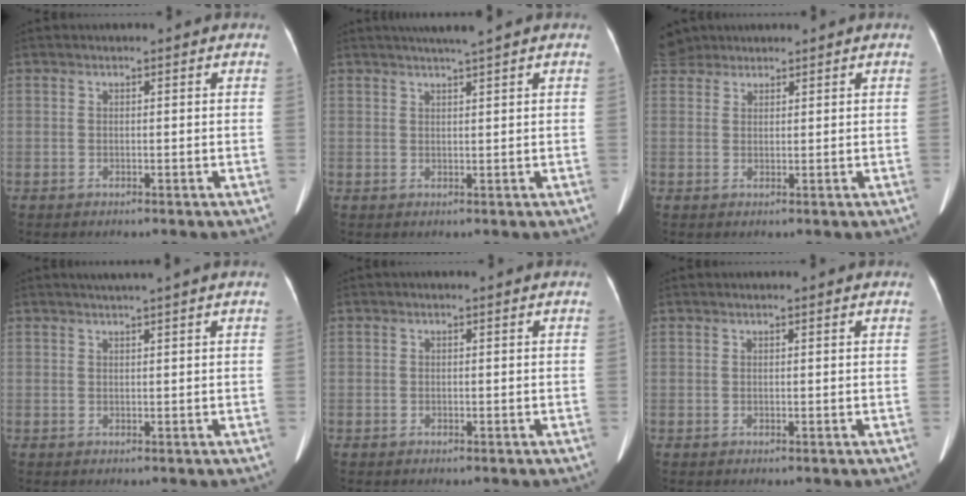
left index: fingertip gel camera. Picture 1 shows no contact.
{"total": 3.9, "force": [3.1, -0.8, 2.2], "torque": [-0.029, 0.012, 0.050]}
{"total": 2.6, "force": [2.1, 1.3, -0.7], "torque": [0.009, 0.023, 0.040]}
{"total": 2.7, "force": [2.1, -0.8, 1.5], "torque": [-0.013, 0.013, 0.036]}
{"total": 0.0}
{"total": 1.0, "force": [0.7, 0.1, 0.7], "torque": [-0.010, 0.012, 0.010]}